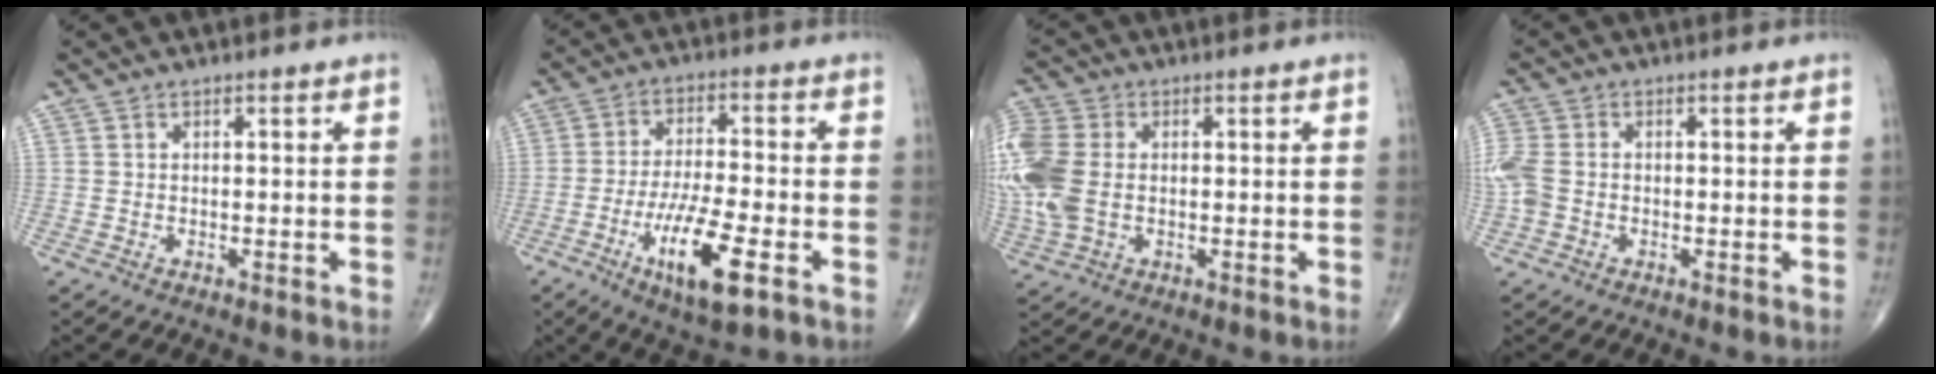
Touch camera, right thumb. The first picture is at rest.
{"total": 12.7, "force": [-5.3, 3.3, 11.1], "torque": [-0.206, 0.007, -0.088]}
{"total": 12.7, "force": [-0.1, 8.7, 9.3], "torque": [-0.252, 0.007, 0.000]}
{"total": 5.0, "force": [-0.8, 3.6, 3.4], "torque": [-0.100, 0.008, -0.020]}